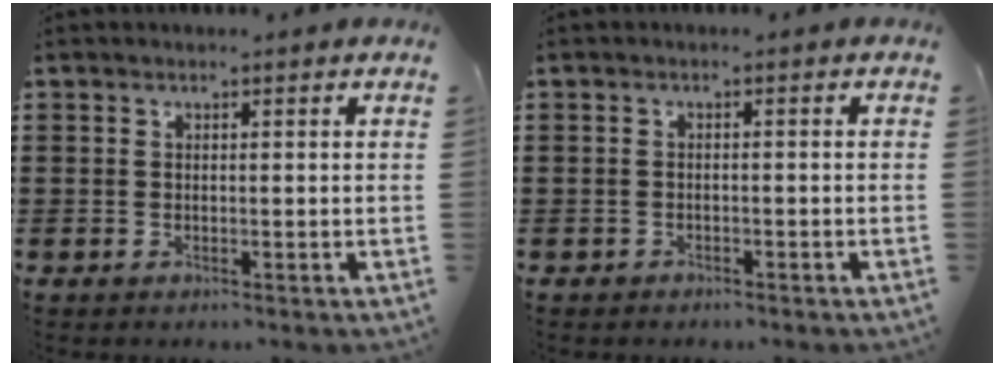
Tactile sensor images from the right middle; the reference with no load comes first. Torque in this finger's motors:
{"motor_torque": [-0.46, 0.42, -0.05, -0.01]}